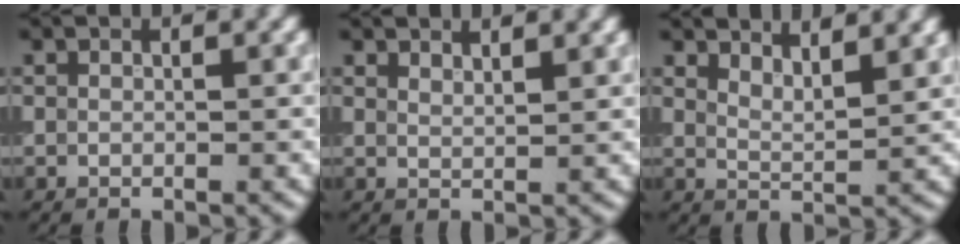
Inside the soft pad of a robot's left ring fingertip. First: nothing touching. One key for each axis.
{"total": 2.7, "fx": 2.3, "fy": 0.8, "fz": 1.2, "tx": 0.000, "ty": 0.010, "tz": 0.021}
{"total": 4.6, "fx": 3.8, "fy": 1.3, "fz": 2.2, "tx": -0.023, "ty": 0.013, "tz": 0.047}